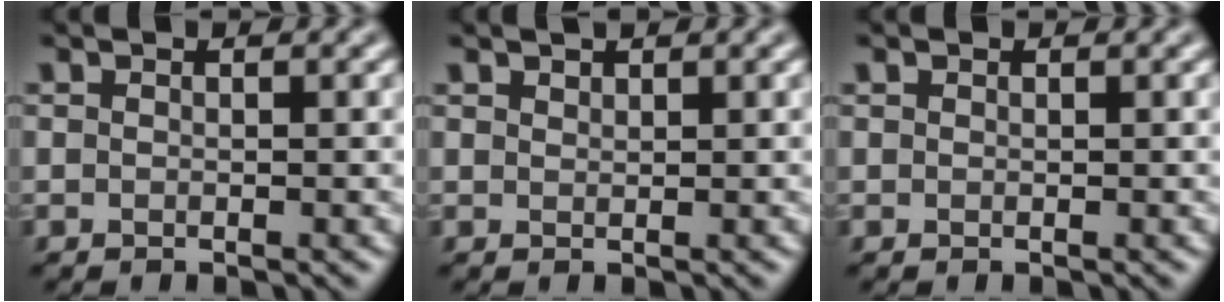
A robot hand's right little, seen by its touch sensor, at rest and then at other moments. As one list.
[{"total": 0.9, "force": [0.8, 0.3, 0.2], "torque": [-0.006, 0.002, 0.016]}, {"total": 0.0}]